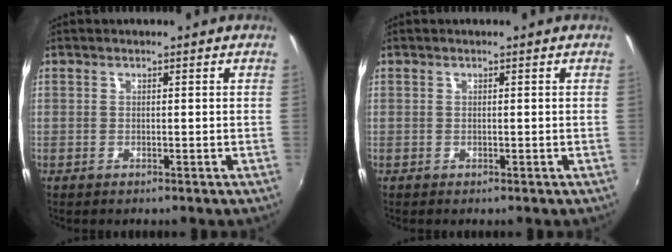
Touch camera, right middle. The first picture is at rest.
{"total": 0.0}